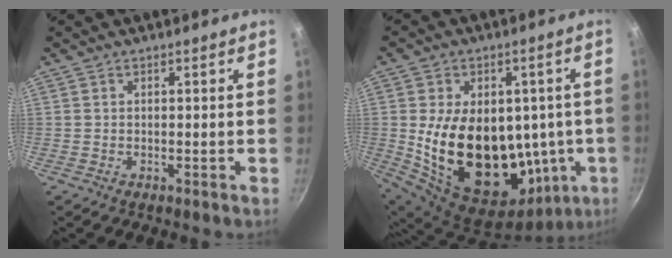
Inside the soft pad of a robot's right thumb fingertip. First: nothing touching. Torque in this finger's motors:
{"motor_torque": [-0.50, 2.49, 2.76, 0.00, 0.29]}